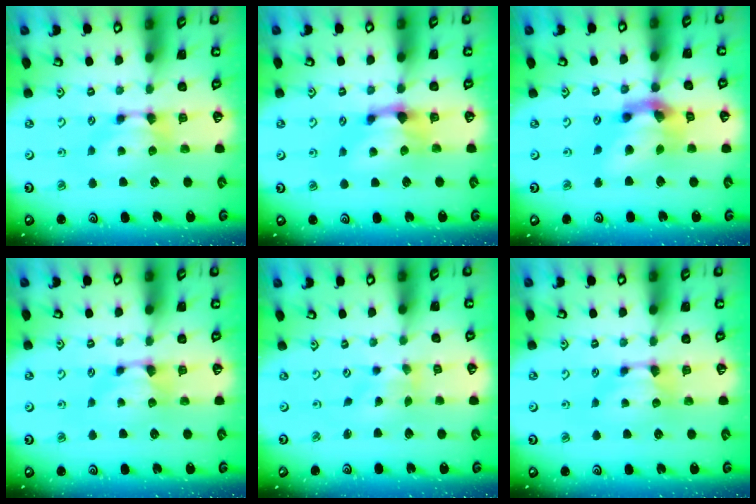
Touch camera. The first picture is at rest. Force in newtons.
{"total": 1.4, "press": 0.9, "slide": 1.1}
{"total": 8.1, "press": 7.7, "slide": 2.4}
{"total": 0.8, "press": 0.2, "slide": 0.8}
{"total": 1.6, "press": 1.0, "slide": 1.3}
{"total": 0.0}